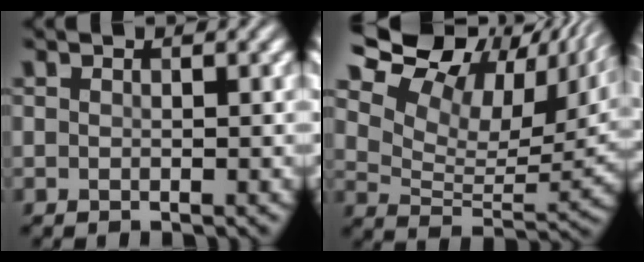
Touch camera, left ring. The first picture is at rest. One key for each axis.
{"total": 15.1, "fx": 10.3, "fy": 7.2, "fz": 8.4, "tx": -0.166, "ty": 0.041, "tz": 0.153}